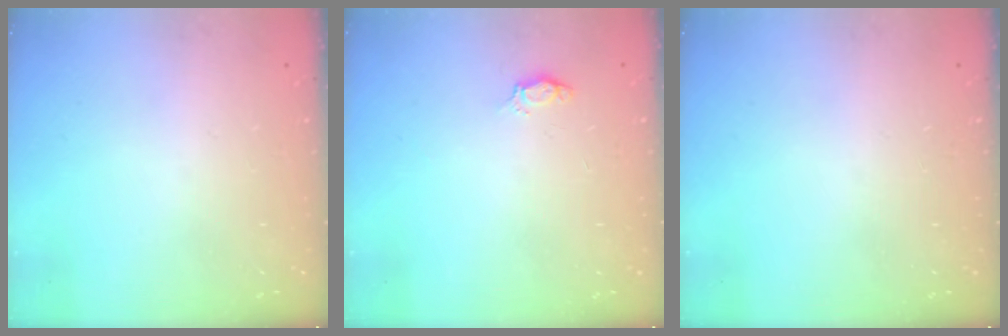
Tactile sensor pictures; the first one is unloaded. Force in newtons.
{"total": 3.0, "press": 2.9, "slide": 0.4}
{"total": 0.0}